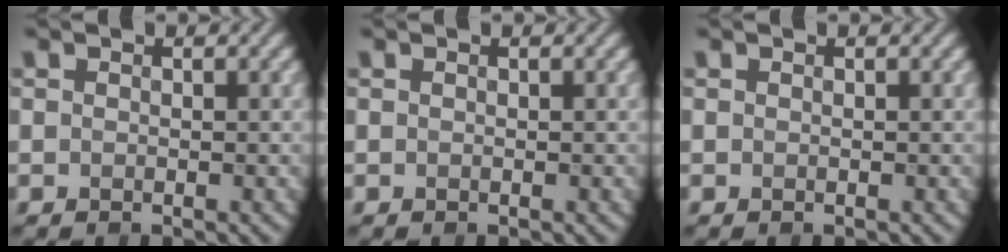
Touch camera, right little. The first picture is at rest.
{"total": 0.0}
{"total": 0.0}